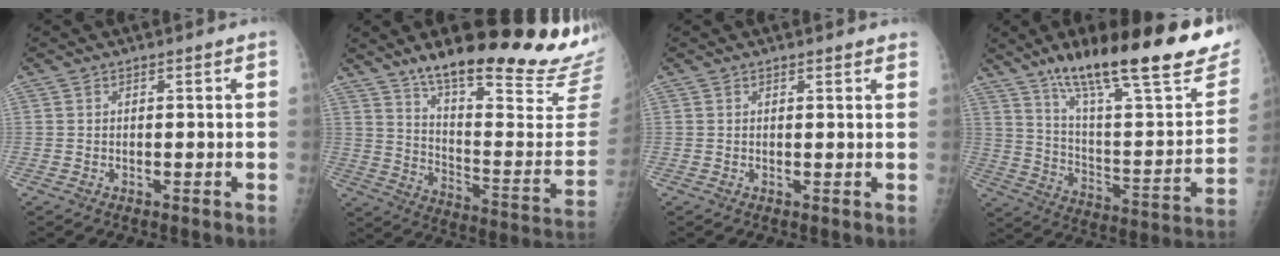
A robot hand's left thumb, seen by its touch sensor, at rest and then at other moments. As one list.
[{"total": 30.2, "force": [22.2, 6.1, 19.5], "torque": [-0.239, -0.124, 0.312]}, {"total": 2.4, "force": [2.1, 0.5, 1.0], "torque": [-0.005, -0.001, 0.020]}, {"total": 31.8, "force": [20.7, 7.7, 22.8], "torque": [-0.315, -0.052, 0.319]}]